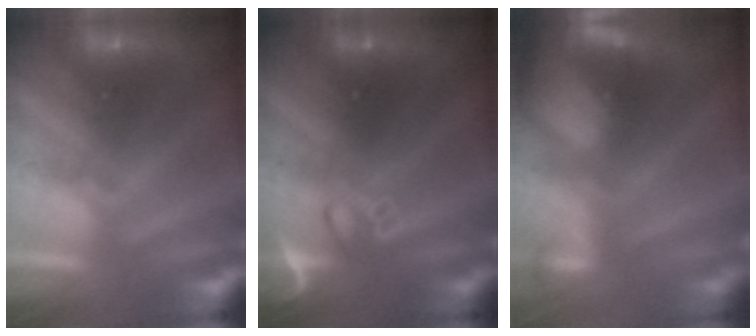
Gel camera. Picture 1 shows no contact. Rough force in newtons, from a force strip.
{"total": 2.4}
{"total": 7.6}